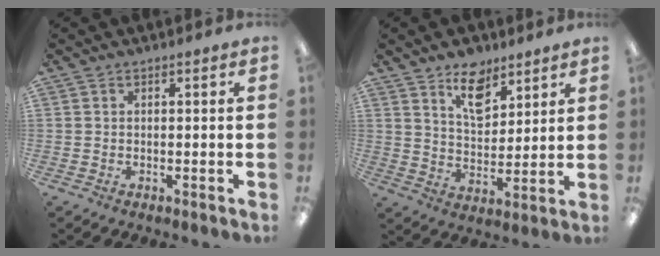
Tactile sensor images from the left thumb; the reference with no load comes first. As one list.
[{"total": 10.3, "force": [7.2, 5.6, 4.8], "torque": [-0.061, -0.039, 0.127]}]